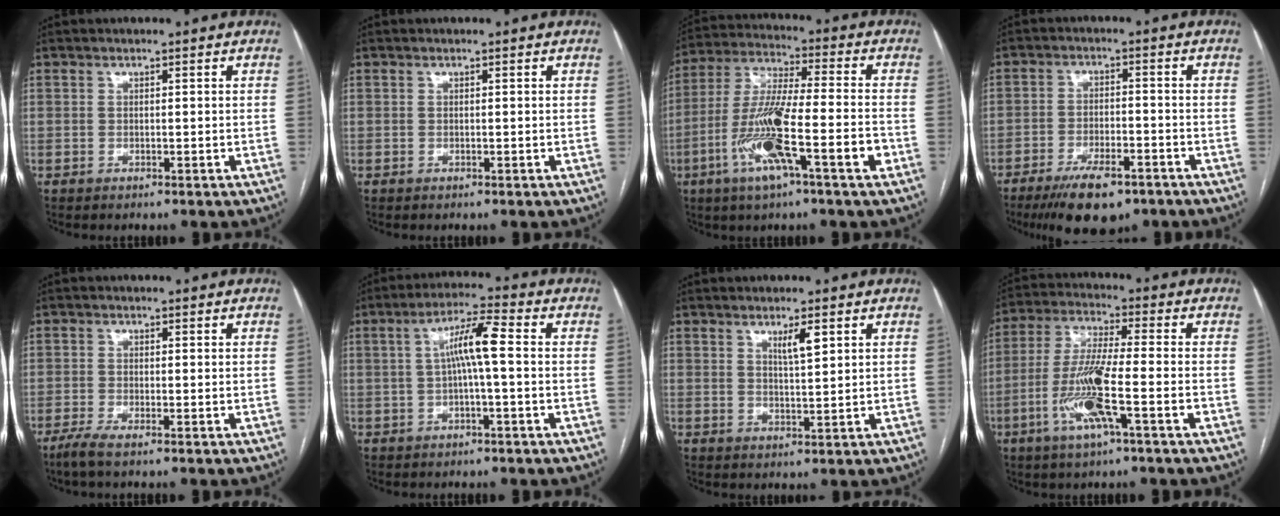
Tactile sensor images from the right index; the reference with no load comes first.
{"total": 0.0}
{"total": 15.1, "force": [-5.7, 1.2, 13.9], "torque": [-0.271, -0.004, -0.105]}
{"total": 9.6, "force": [-6.7, 3.1, 6.2], "torque": [-0.105, -0.009, -0.108]}
{"total": 2.2, "force": [-1.6, -0.1, 1.5], "torque": [-0.035, -0.006, -0.038]}
{"total": 6.5, "force": [0.4, 0.3, 6.5], "torque": [-0.116, 0.019, 0.005]}
{"total": 3.2, "force": [1.8, 0.3, 2.6], "torque": [-0.046, -0.005, 0.032]}
{"total": 11.1, "force": [-3.9, 0.4, 10.3], "torque": [-0.212, -0.007, -0.079]}